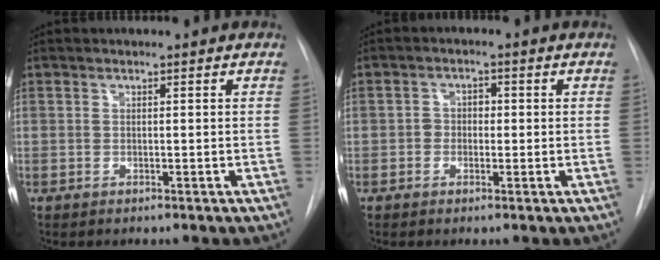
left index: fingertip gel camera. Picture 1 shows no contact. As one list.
[{"total": 2.3, "force": [-0.8, 1.8, 1.3], "torque": [-0.015, 0.009, -0.015]}]